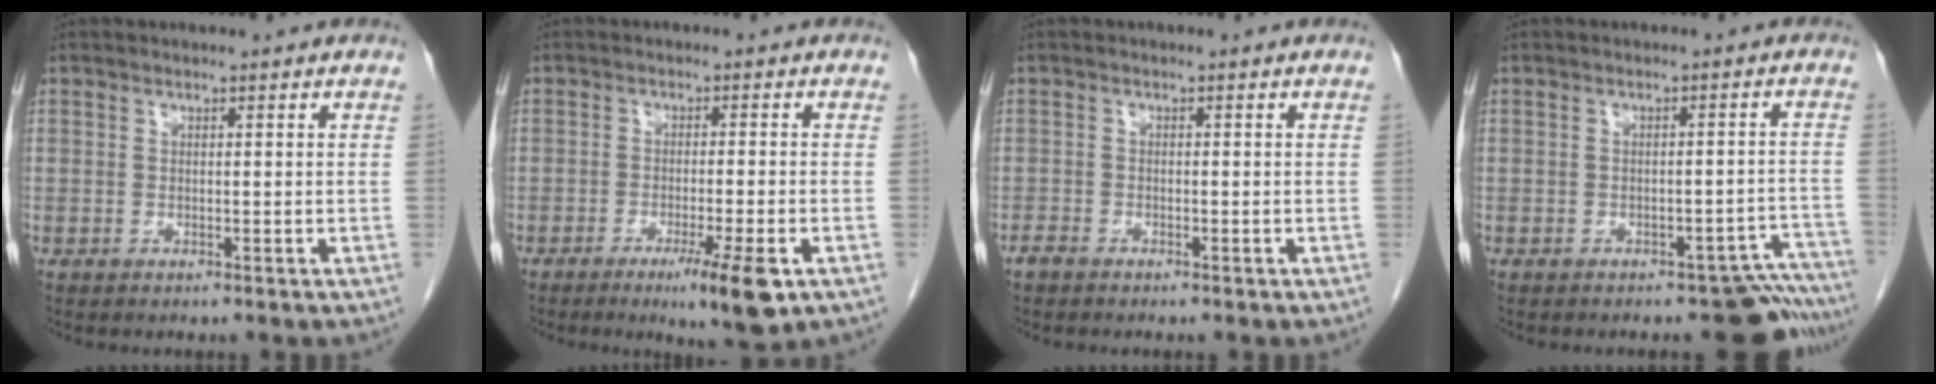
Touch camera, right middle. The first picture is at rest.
{"total": 7.1, "force": [-3.7, 0.0, 6.0], "torque": [-0.093, -0.018, -0.054]}
{"total": 1.7, "force": [-1.5, 0.3, 0.5], "torque": [-0.010, -0.002, -0.026]}
{"total": 7.6, "force": [-7.4, 1.7, 0.8], "torque": [0.025, 0.028, -0.081]}